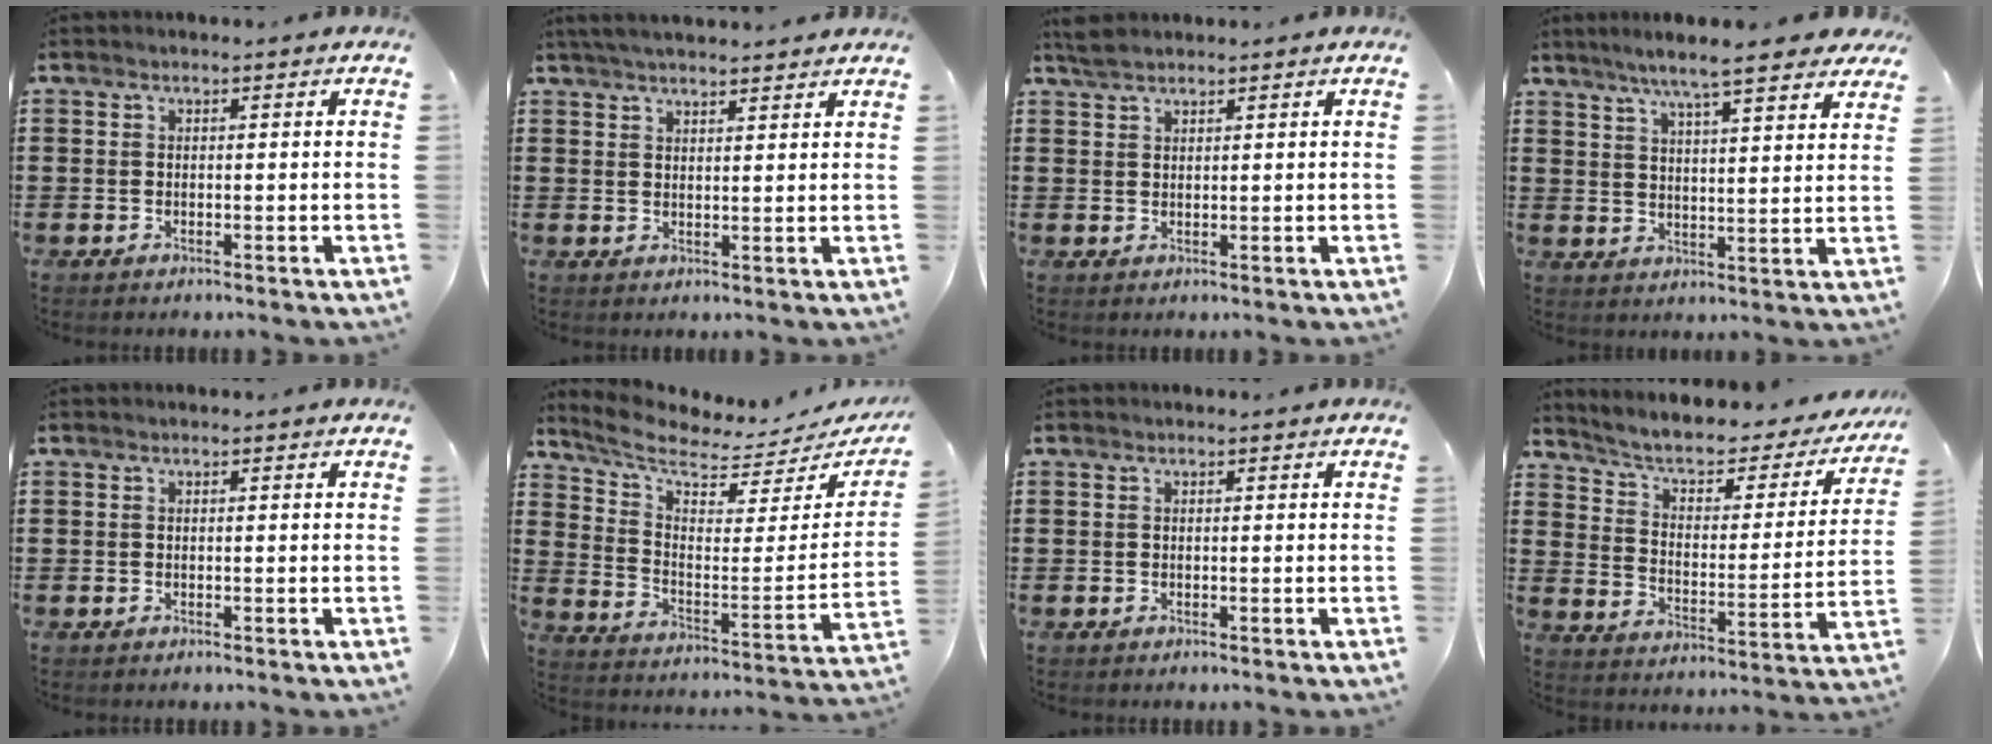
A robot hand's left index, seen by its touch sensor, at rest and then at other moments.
{"total": 3.1, "force": [3.0, -0.1, 0.9], "torque": [-0.024, -0.003, 0.057]}
{"total": 2.4, "force": [2.1, 0.7, 1.0], "torque": [-0.023, 0.003, 0.039]}
{"total": 7.0, "force": [6.0, 0.1, 3.6], "torque": [-0.082, -0.024, 0.101]}
{"total": 0.0}
{"total": 5.8, "force": [5.1, 0.9, 2.6], "torque": [-0.079, -0.050, 0.084]}
{"total": 0.0}
{"total": 4.7, "force": [3.0, 2.1, 3.0], "torque": [-0.074, -0.019, 0.043]}